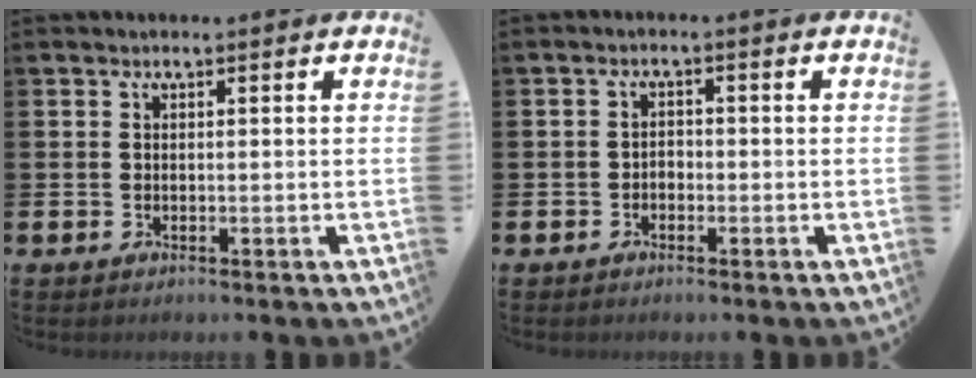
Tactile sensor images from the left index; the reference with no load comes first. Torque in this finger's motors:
{"motor_torque": [-0.06, 0.12, 0.00, 0.00]}